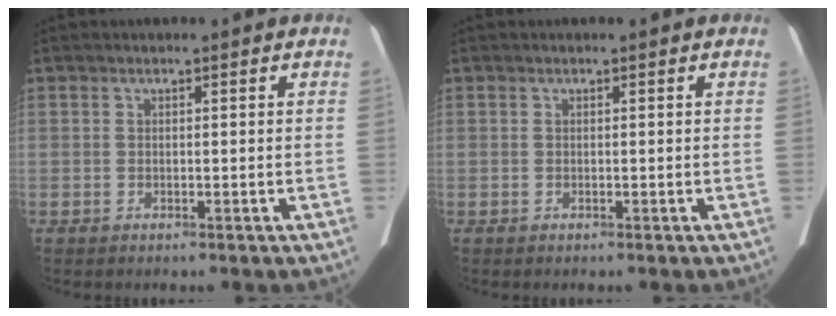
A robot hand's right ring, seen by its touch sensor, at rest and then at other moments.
{"total": 0.0}